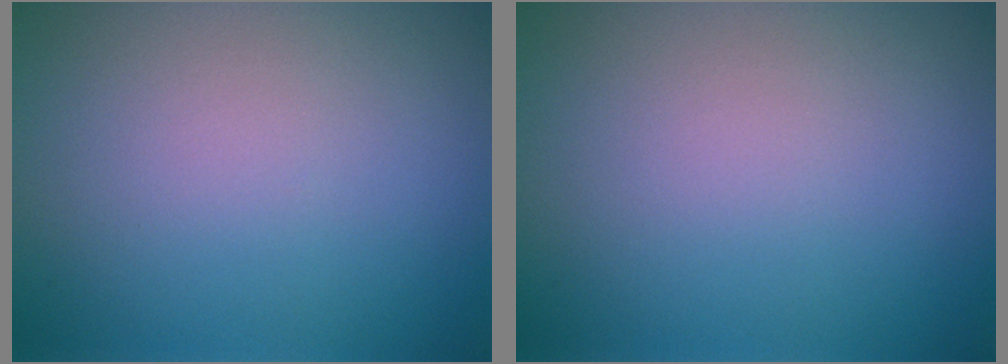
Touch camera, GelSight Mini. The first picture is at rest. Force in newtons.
{"total": 0.0}